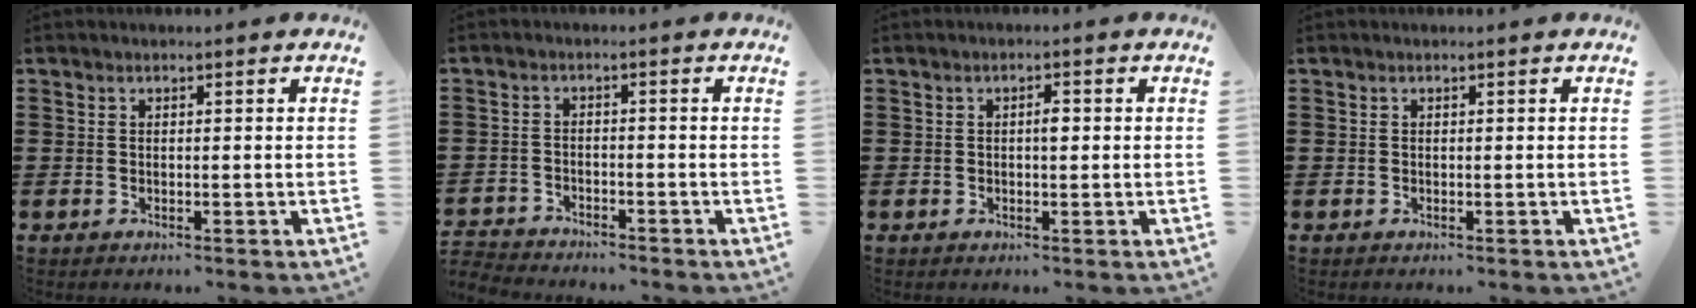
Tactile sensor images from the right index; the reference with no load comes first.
{"total": 2.8, "force": [-2.8, 0.3, -0.2], "torque": [-0.004, 0.000, -0.062]}
{"total": 1.7, "force": [0.1, 0.5, 1.7], "torque": [-0.032, 0.003, -0.001]}
{"total": 0.0}